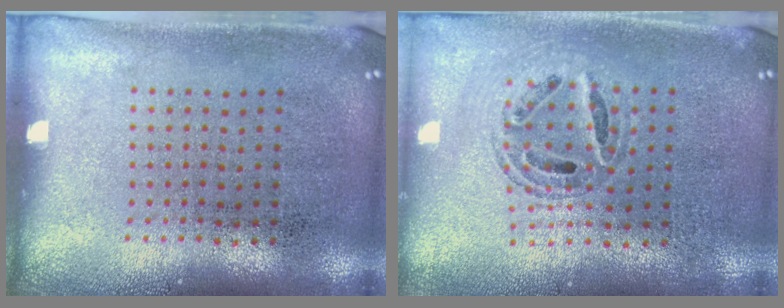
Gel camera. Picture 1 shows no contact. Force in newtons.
{"total": 0.7, "press": 0.7, "slide": 0.1}